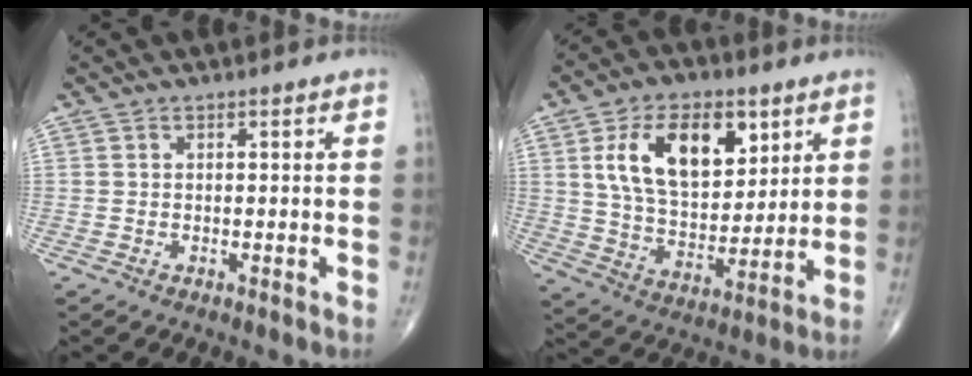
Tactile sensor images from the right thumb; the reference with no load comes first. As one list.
[{"total": 17.9, "force": [6.9, 10.2, 13.1], "torque": [-0.184, -0.027, 0.128]}]